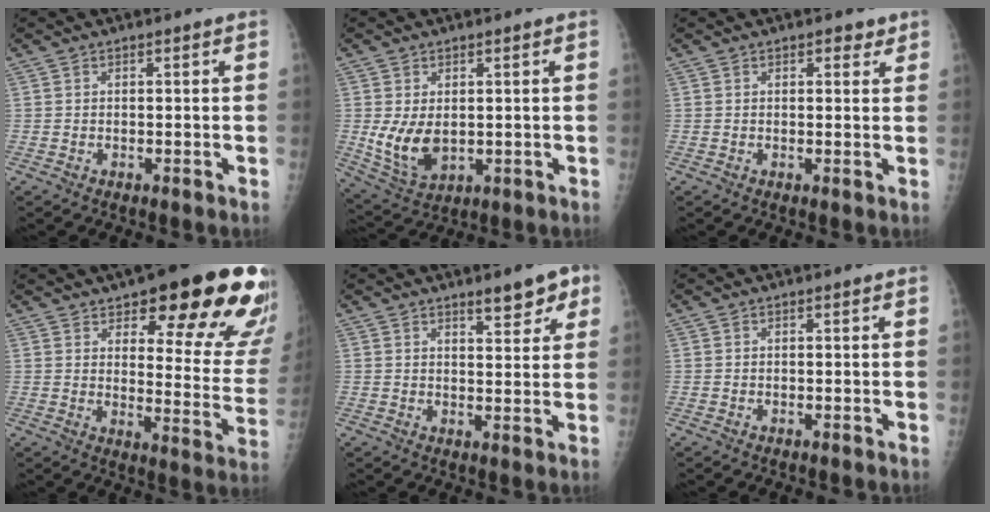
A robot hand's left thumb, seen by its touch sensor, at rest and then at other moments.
{"total": 7.8, "force": [0.0, 5.1, 5.9], "torque": [-0.102, -0.016, 0.017]}
{"total": 2.1, "force": [1.3, 1.1, 1.1], "torque": [0.001, -0.004, 0.013]}
{"total": 23.9, "force": [14.5, 7.4, 17.5], "torque": [-0.177, -0.068, 0.184]}
{"total": 6.3, "force": [4.1, 2.3, 4.2], "torque": [-0.034, -0.024, 0.055]}
{"total": 0.0}